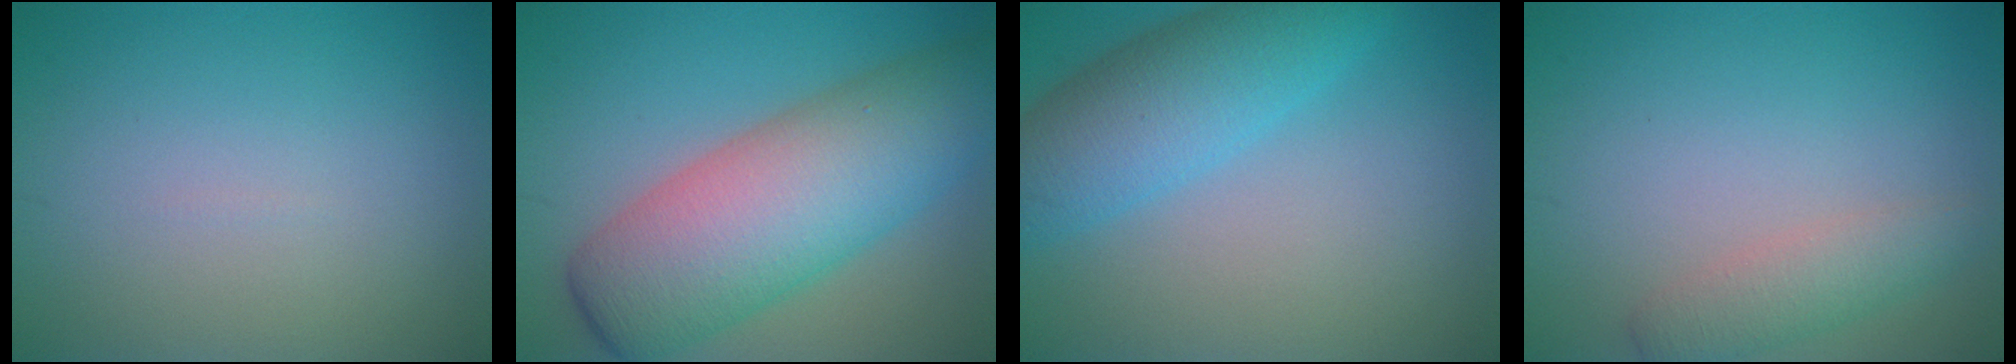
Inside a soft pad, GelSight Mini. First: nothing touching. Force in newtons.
{"total": 11.1, "press": 11.1, "slide": 0.5}
{"total": 6.6, "press": 6.6, "slide": 0.1}
{"total": 2.6, "press": 2.6, "slide": 0.1}